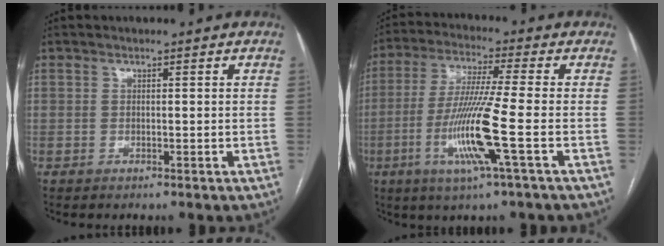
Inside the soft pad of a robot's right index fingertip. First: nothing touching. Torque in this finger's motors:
{"motor_torque": [1.67, -0.47, 0.83, 0.17]}